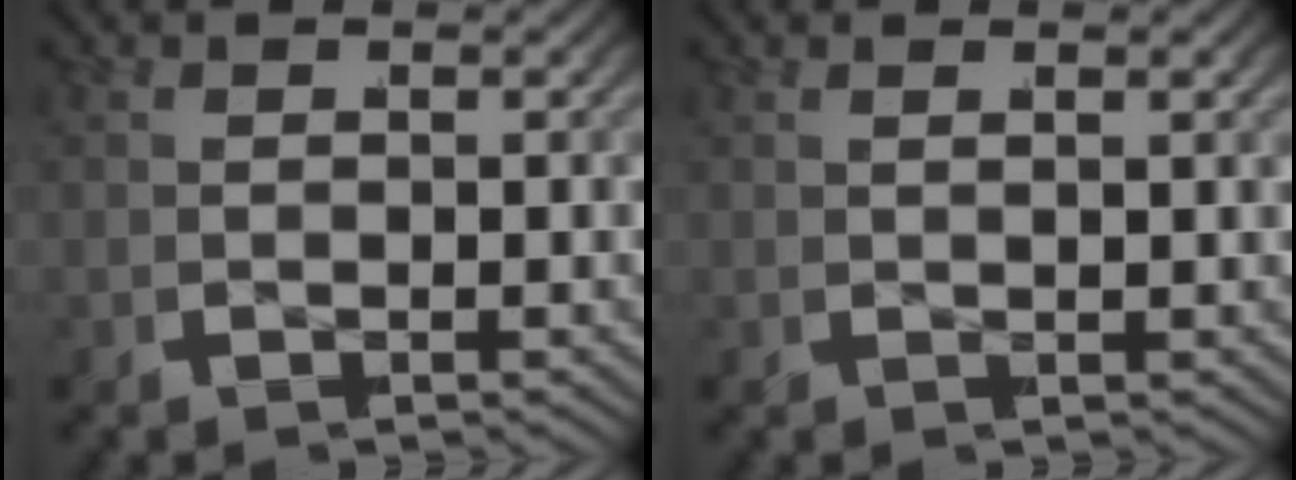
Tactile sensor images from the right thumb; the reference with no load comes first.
{"total": 1.0, "force": [0.5, -0.9, 0.0], "torque": [0.000, 0.010, 0.008]}